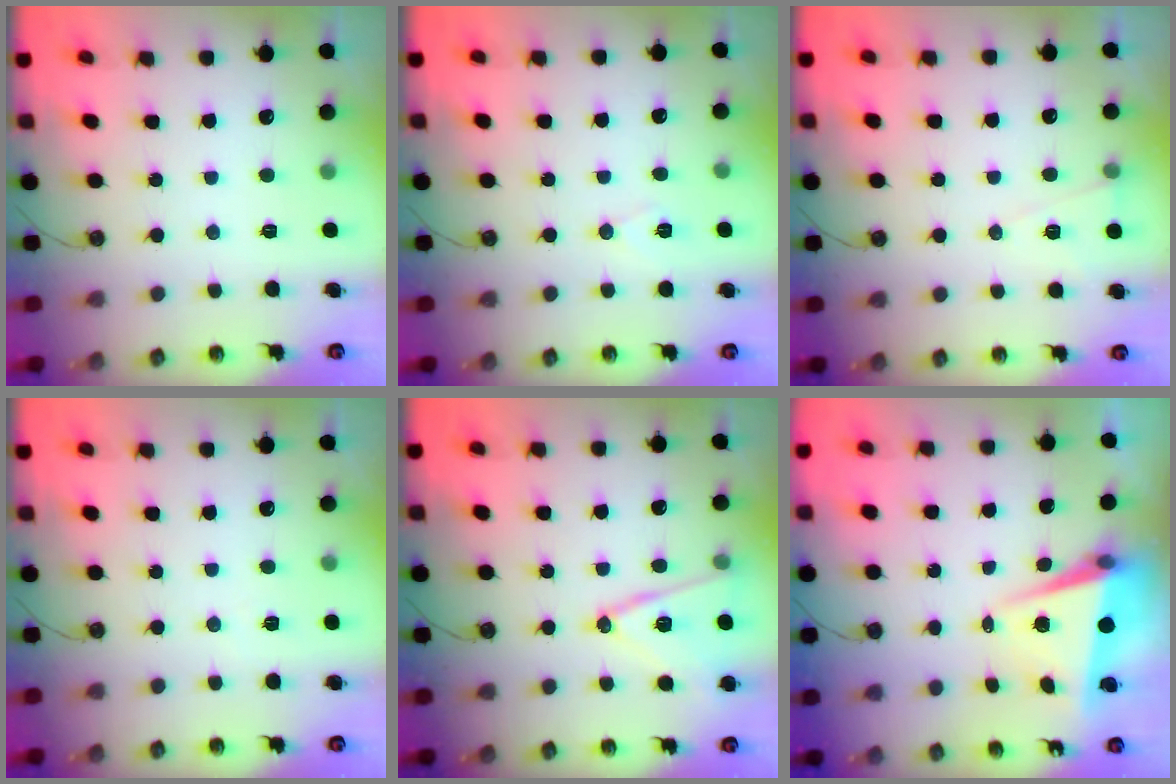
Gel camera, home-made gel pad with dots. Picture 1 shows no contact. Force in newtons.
{"total": 6.9, "press": 5.3, "slide": 4.5}
{"total": 6.4, "press": 4.6, "slide": 4.4}
{"total": 4.9, "press": 3.8, "slide": 3.1}
{"total": 13.3, "press": 12.9, "slide": 3.5}
{"total": 6.3, "press": 4.6, "slide": 4.2}